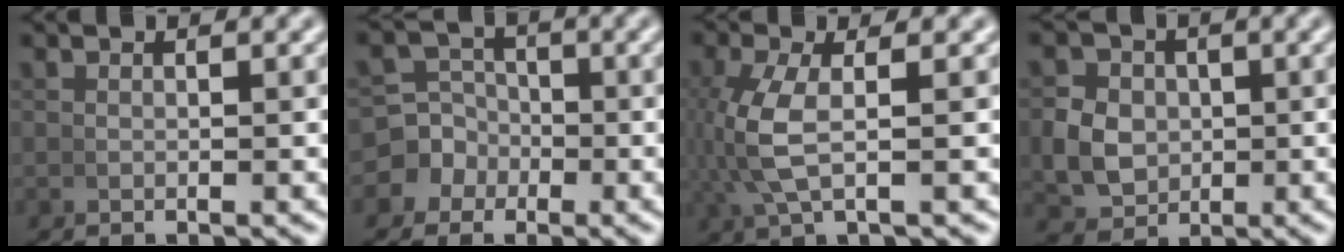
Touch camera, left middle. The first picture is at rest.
{"total": 7.3, "force": [-1.6, 6.8, 2.1], "torque": [-0.050, -0.018, -0.032]}
{"total": 4.0, "force": [0.4, 1.1, 3.8], "torque": [-0.098, -0.001, 0.016]}
{"total": 6.3, "force": [-0.3, 5.6, 2.9], "torque": [-0.069, -0.025, 0.006]}